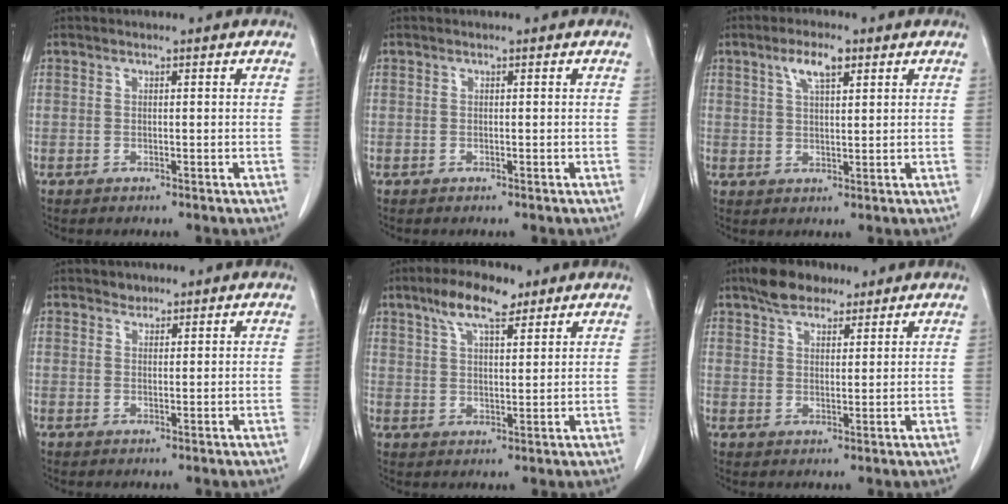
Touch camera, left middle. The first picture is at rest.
{"total": 0.0}
{"total": 4.7, "force": [2.6, 1.3, 3.7], "torque": [-0.075, 0.006, 0.050]}
{"total": 1.3, "force": [1.1, 0.7, 0.0], "torque": [0.002, -0.003, 0.015]}
{"total": 7.7, "force": [5.2, 2.3, 5.2], "torque": [-0.099, 0.013, 0.093]}
{"total": 6.5, "force": [4.9, 2.9, 3.1], "torque": [-0.061, 0.017, 0.089]}